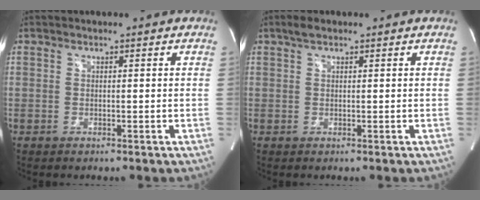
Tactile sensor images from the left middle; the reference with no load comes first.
{"total": 1.6, "force": [1.1, 0.6, 1.0], "torque": [-0.022, 0.011, 0.021]}